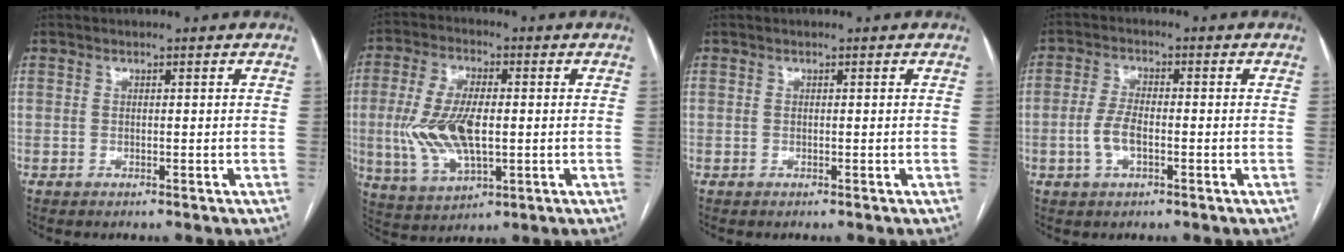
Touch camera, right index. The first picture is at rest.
{"total": 12.0, "force": [-0.7, 4.9, 10.9], "torque": [-0.240, 0.002, -0.007]}
{"total": 0.0}
{"total": 4.4, "force": [-1.1, 1.8, 3.9], "torque": [-0.090, 0.005, -0.020]}